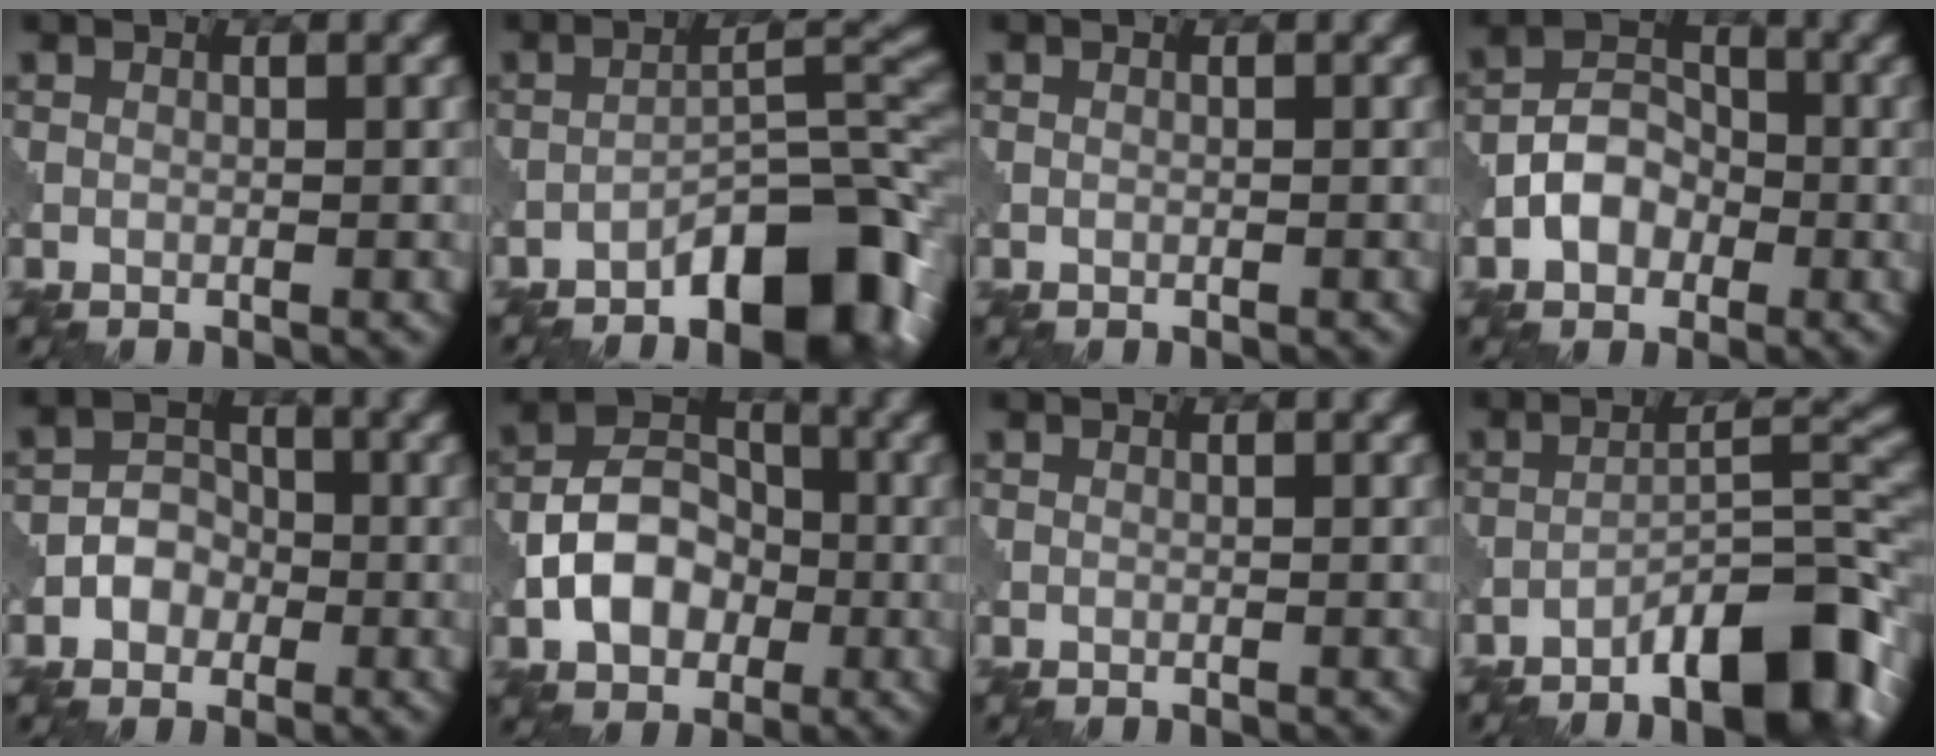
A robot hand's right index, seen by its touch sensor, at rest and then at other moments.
{"total": 9.1, "force": [-5.8, 3.1, 6.2], "torque": [-0.074, 0.020, -0.096]}
{"total": 0.0}
{"total": 4.1, "force": [-1.6, 3.0, 2.2], "torque": [-0.032, 0.008, -0.033]}
{"total": 2.7, "force": [-1.1, 2.3, 1.1], "torque": [-0.012, 0.008, -0.021]}
{"total": 6.4, "force": [-1.8, 4.7, 4.0], "torque": [-0.064, 0.008, -0.038]}
{"total": 0.0}
{"total": 9.4, "force": [-6.3, 2.4, 6.6], "torque": [-0.089, 0.015, -0.105]}